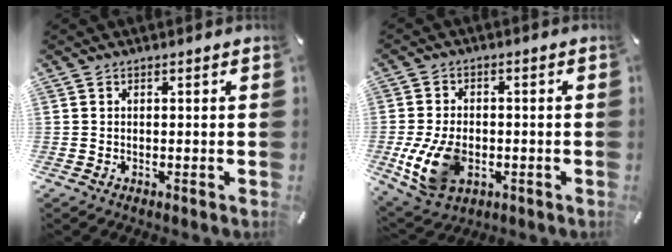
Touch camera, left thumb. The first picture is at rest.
{"total": 12.1, "force": [-2.9, 8.3, 8.3], "torque": [-0.180, 0.000, -0.049]}